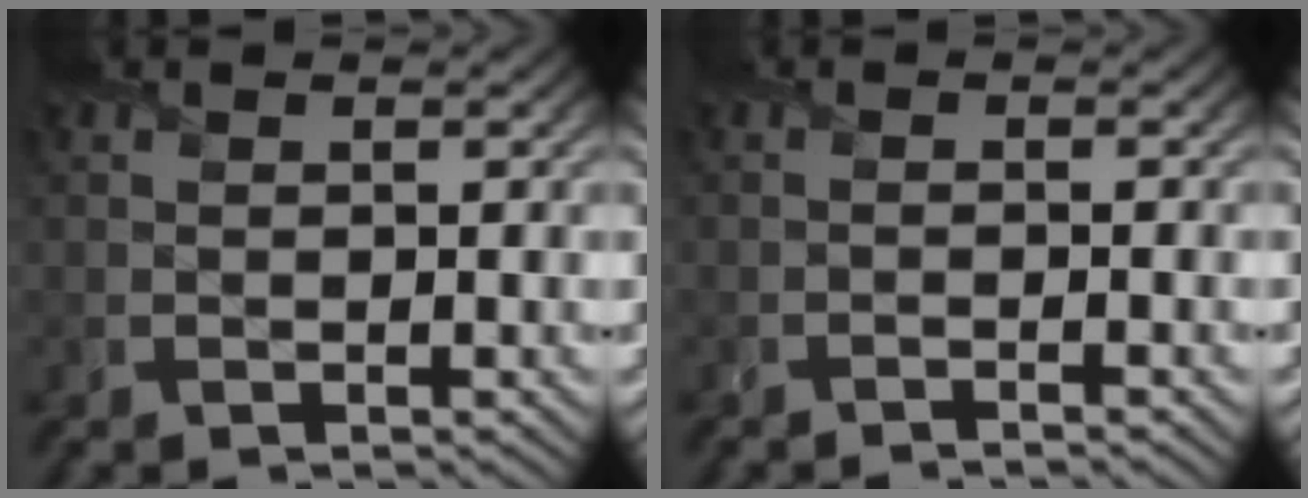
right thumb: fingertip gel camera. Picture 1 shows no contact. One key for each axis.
{"total": 1.3, "fx": -0.8, "fy": 0.2, "fz": 1.0, "tx": -0.005, "ty": 0.000, "tz": -0.027}